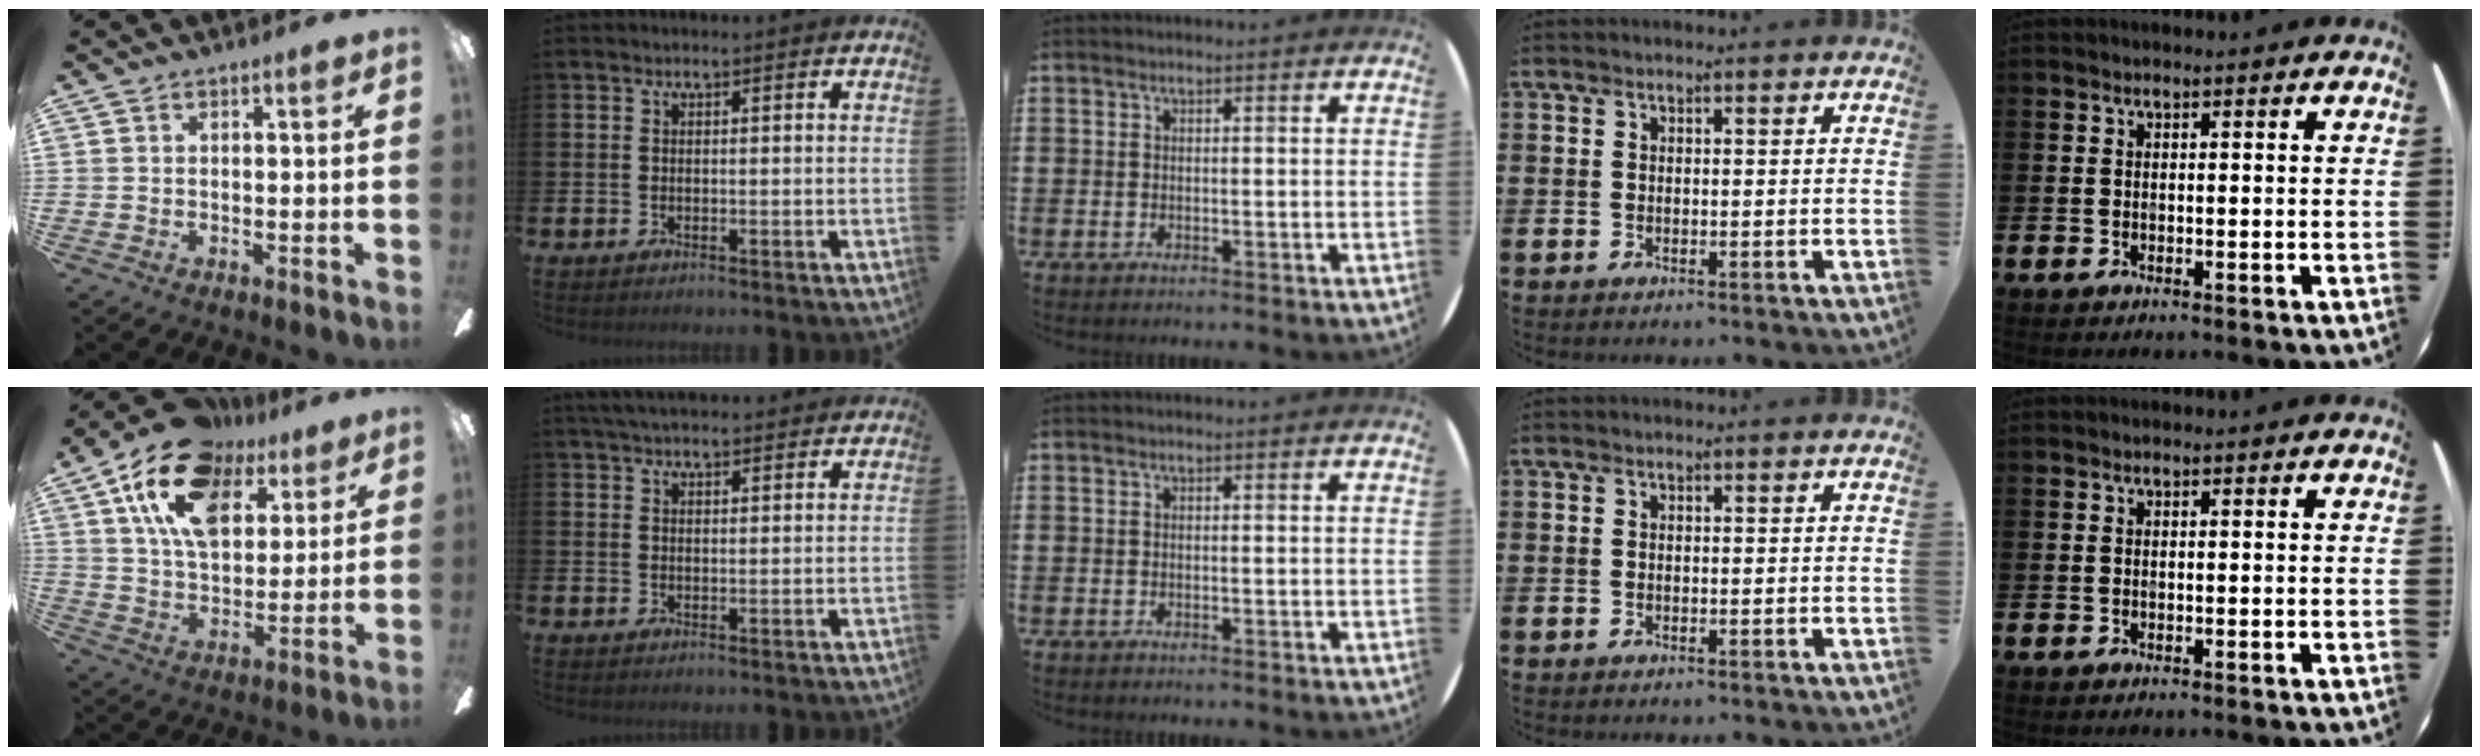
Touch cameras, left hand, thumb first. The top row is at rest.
{"thumb": {"total": 18.9, "force": [10.1, 11.1, 11.6], "torque": [-0.207, -0.025, 0.184]}, "index": {"total": 3.6, "force": [3.4, 0.7, 1.0], "torque": [-0.025, -0.008, 0.063]}}